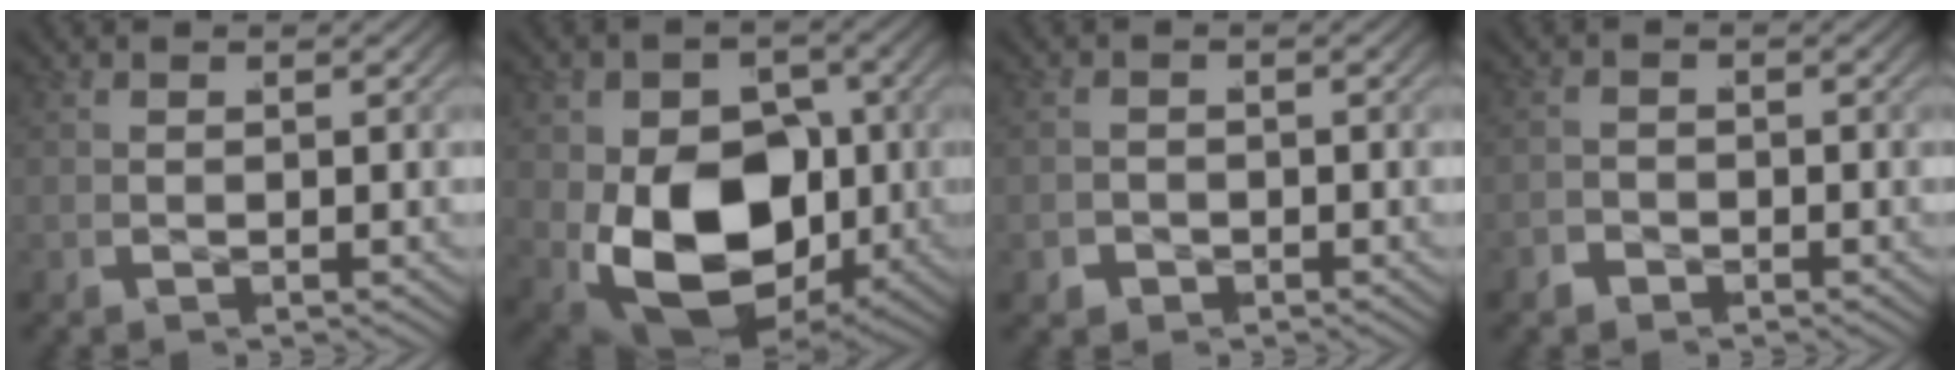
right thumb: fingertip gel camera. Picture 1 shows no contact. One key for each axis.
{"total": 16.3, "fx": -2.3, "fy": 11.1, "fz": 11.7, "tx": -0.253, "ty": -0.074, "tz": -0.003}
{"total": 1.6, "fx": -1.0, "fy": 1.2, "fz": 0.2, "tx": -0.011, "ty": -0.009, "tz": -0.014}
{"total": 1.5, "fx": -1.3, "fy": 0.7, "fz": -0.3, "tx": 0.006, "ty": -0.005, "tz": -0.024}